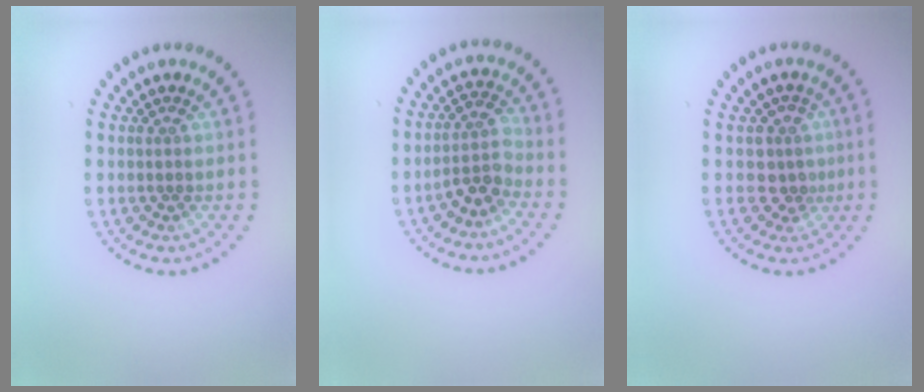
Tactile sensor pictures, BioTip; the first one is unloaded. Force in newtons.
{"total": 2.7, "press": 1.9, "slide": 1.8}
{"total": 2.1, "press": 1.5, "slide": 1.4}